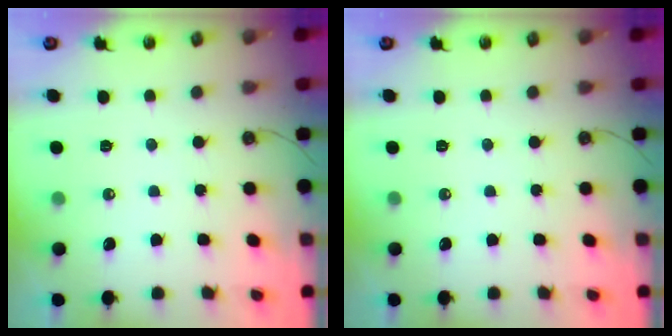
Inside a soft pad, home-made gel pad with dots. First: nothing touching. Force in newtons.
{"total": 0.0}